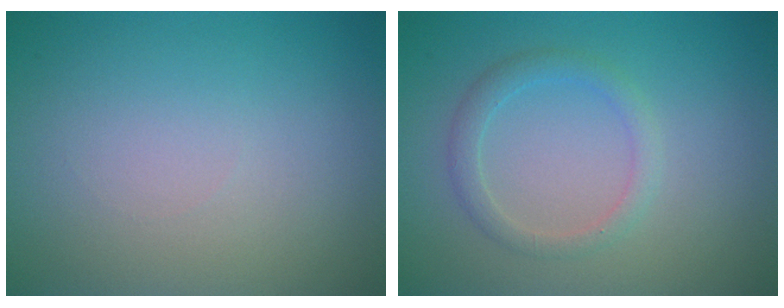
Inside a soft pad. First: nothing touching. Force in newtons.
{"total": 1.8, "press": 1.8, "slide": 0.0}